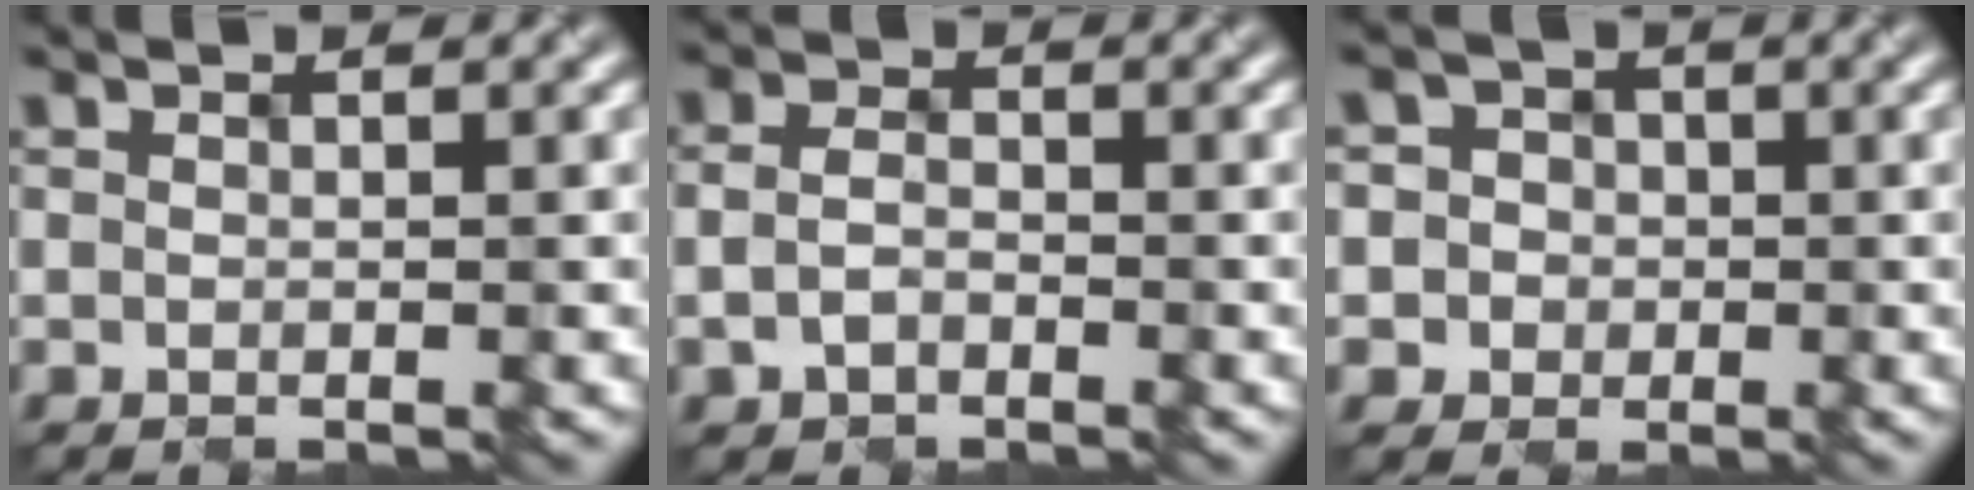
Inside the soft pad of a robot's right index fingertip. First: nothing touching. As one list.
[{"total": 1.8, "force": [-1.3, 1.0, 0.8], "torque": [-0.027, 0.000, -0.018]}, {"total": 2.8, "force": [-0.3, 2.8, 0.0], "torque": [0.007, 0.011, -0.008]}]